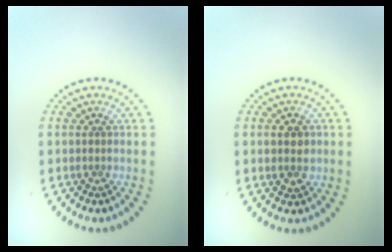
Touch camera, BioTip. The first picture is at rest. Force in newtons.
{"total": 2.1, "press": 2.0, "slide": 0.1}